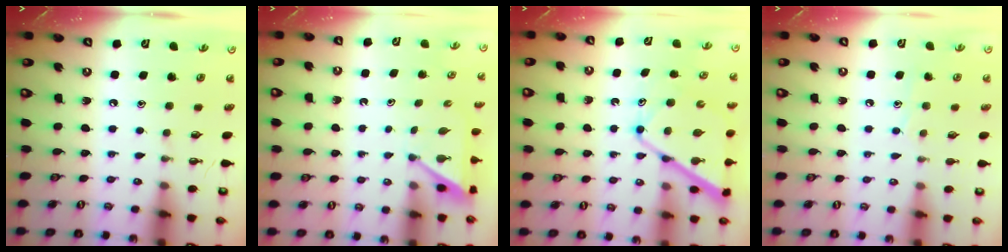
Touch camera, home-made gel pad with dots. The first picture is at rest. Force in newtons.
{"total": 4.8, "press": 4.8, "slide": 0.3}
{"total": 12.4, "press": 12.3, "slide": 1.2}
{"total": 7.7, "press": 7.6, "slide": 0.5}